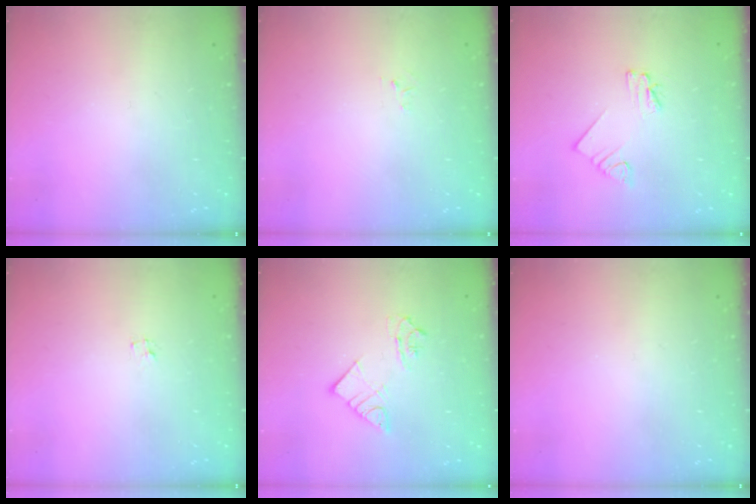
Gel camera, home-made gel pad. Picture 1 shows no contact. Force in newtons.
{"total": 2.6, "press": 2.6, "slide": 0.4}
{"total": 2.3, "press": 2.3, "slide": 0.1}
{"total": 1.2, "press": 1.2, "slide": 0.1}
{"total": 7.6, "press": 7.5, "slide": 0.8}
{"total": 0.0}